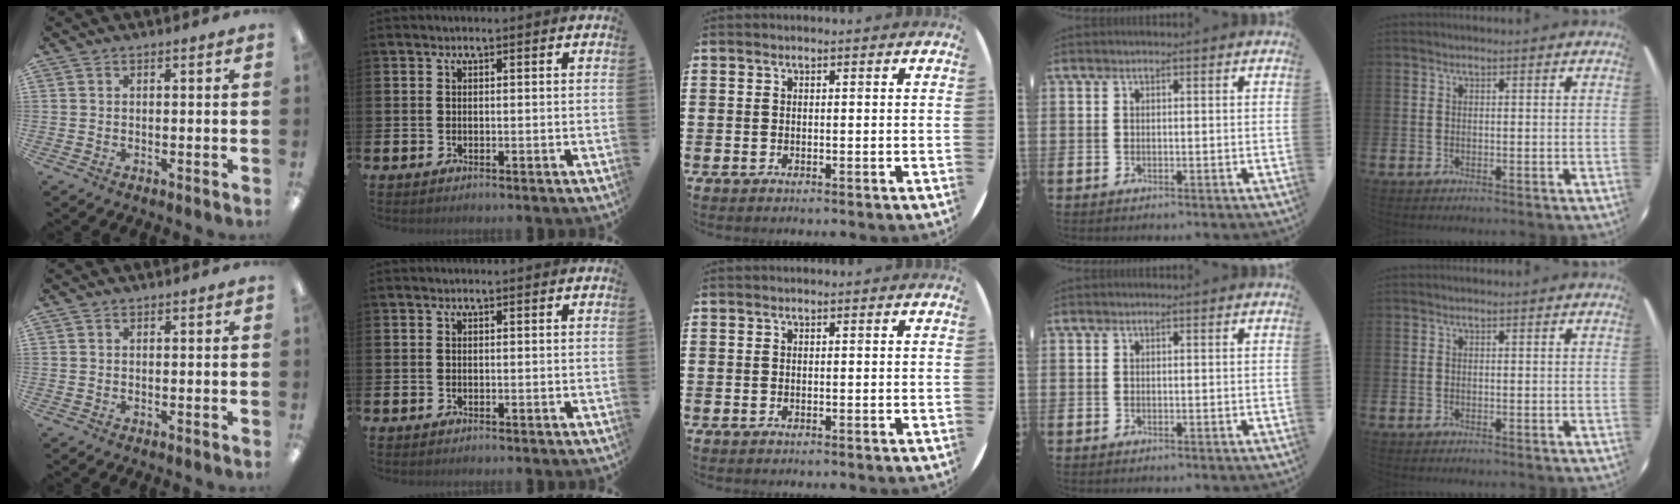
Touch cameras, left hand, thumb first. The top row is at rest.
{}